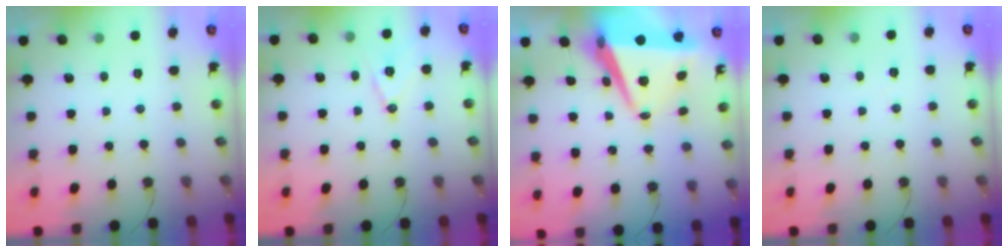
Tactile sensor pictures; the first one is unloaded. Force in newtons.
{"total": 10.5, "press": 9.9, "slide": 3.4}
{"total": 12.0, "press": 11.3, "slide": 4.0}
{"total": 5.4, "press": 3.1, "slide": 4.5}